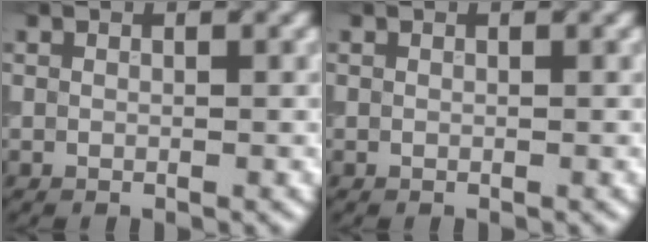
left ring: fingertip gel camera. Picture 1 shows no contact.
{"total": 0.0}